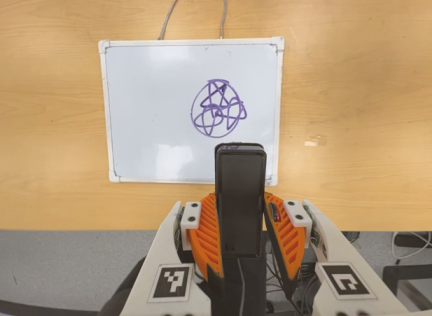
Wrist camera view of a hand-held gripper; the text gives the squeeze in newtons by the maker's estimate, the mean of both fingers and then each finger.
{"total": 3.8, "left": 2.3, "right": 5.3}